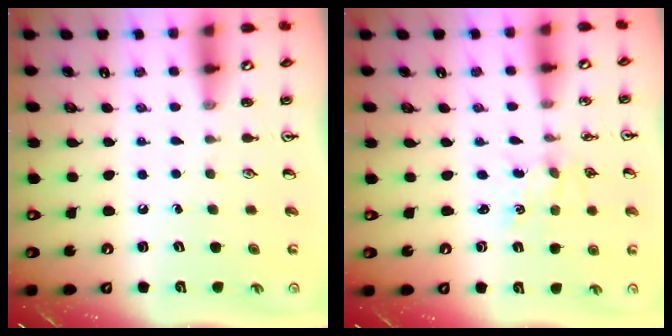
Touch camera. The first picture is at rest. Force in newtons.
{"total": 0.7, "press": 0.7, "slide": 0.1}